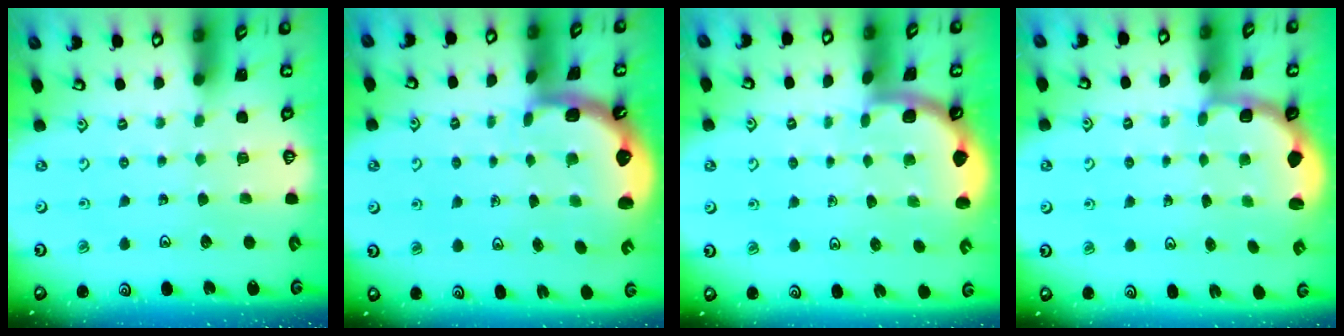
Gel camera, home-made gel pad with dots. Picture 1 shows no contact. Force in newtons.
{"total": 2.8, "press": 1.6, "slide": 2.2}
{"total": 1.9, "press": 1.9, "slide": 0.0}
{"total": 2.8, "press": 2.2, "slide": 1.7}